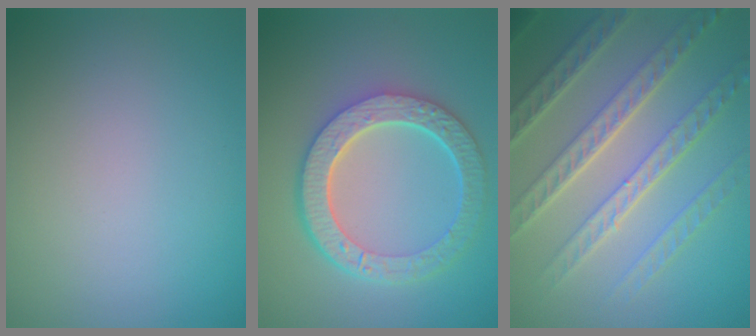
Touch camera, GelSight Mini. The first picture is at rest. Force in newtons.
{"total": 6.4, "press": 4.9, "slide": 4.1}
{"total": 7.6, "press": 5.5, "slide": 5.2}